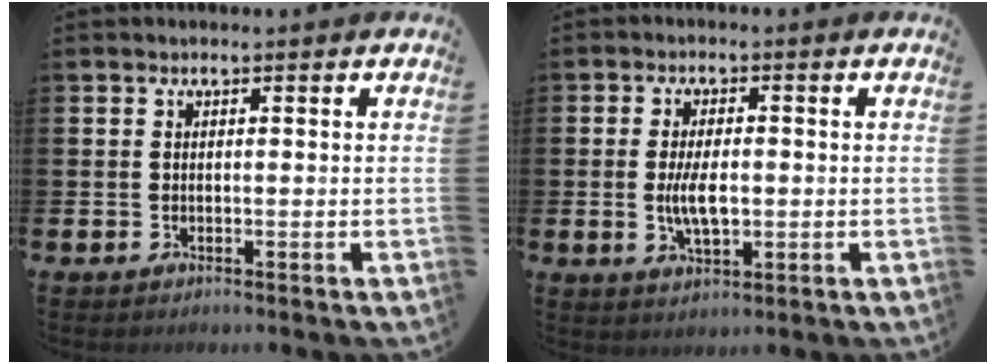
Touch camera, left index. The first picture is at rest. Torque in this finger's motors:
{"motor_torque": [1.38, 0.07, 0.46, 0.17]}